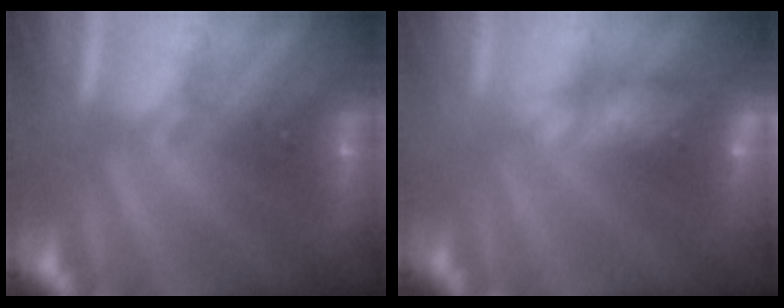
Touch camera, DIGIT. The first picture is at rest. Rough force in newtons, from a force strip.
{"total": 7.3}